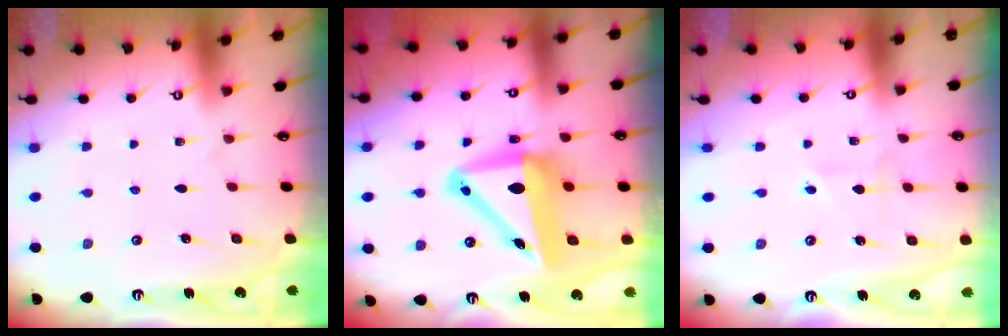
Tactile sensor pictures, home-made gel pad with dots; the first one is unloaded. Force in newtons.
{"total": 13.6, "press": 13.3, "slide": 2.6}
{"total": 1.8, "press": 1.7, "slide": 0.6}